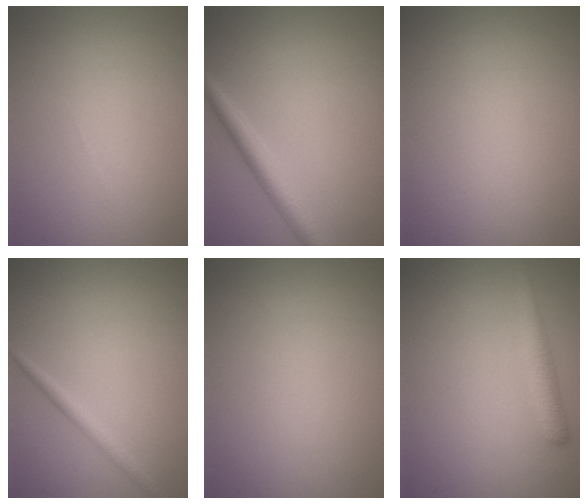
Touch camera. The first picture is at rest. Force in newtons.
{"total": 2.7, "press": 2.7, "slide": 0.3}
{"total": 0.0}
{"total": 1.4, "press": 1.4, "slide": 0.0}
{"total": 0.0}
{"total": 1.9, "press": 1.9, "slide": 0.1}